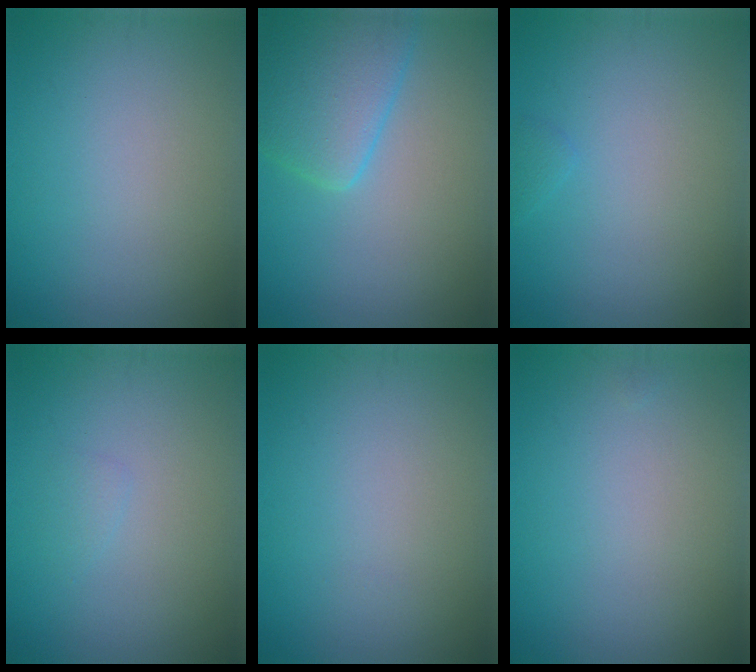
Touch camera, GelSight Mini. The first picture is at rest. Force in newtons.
{"total": 5.2, "press": 5.2, "slide": 0.3}
{"total": 0.5, "press": 0.5, "slide": 0.0}
{"total": 0.6, "press": 0.6, "slide": 0.0}
{"total": 0.0}
{"total": 0.0}